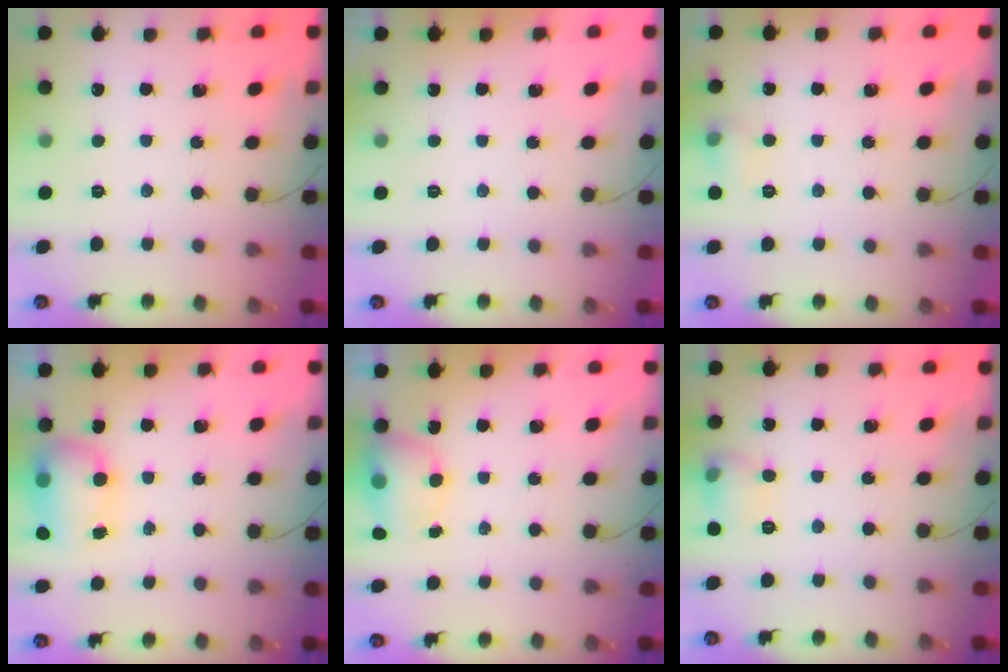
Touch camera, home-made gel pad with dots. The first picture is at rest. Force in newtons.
{"total": 0.0}
{"total": 5.5, "press": 5.4, "slide": 1.4}
{"total": 7.4, "press": 7.3, "slide": 1.1}
{"total": 8.6, "press": 7.1, "slide": 4.7}
{"total": 6.8, "press": 6.7, "slide": 1.0}